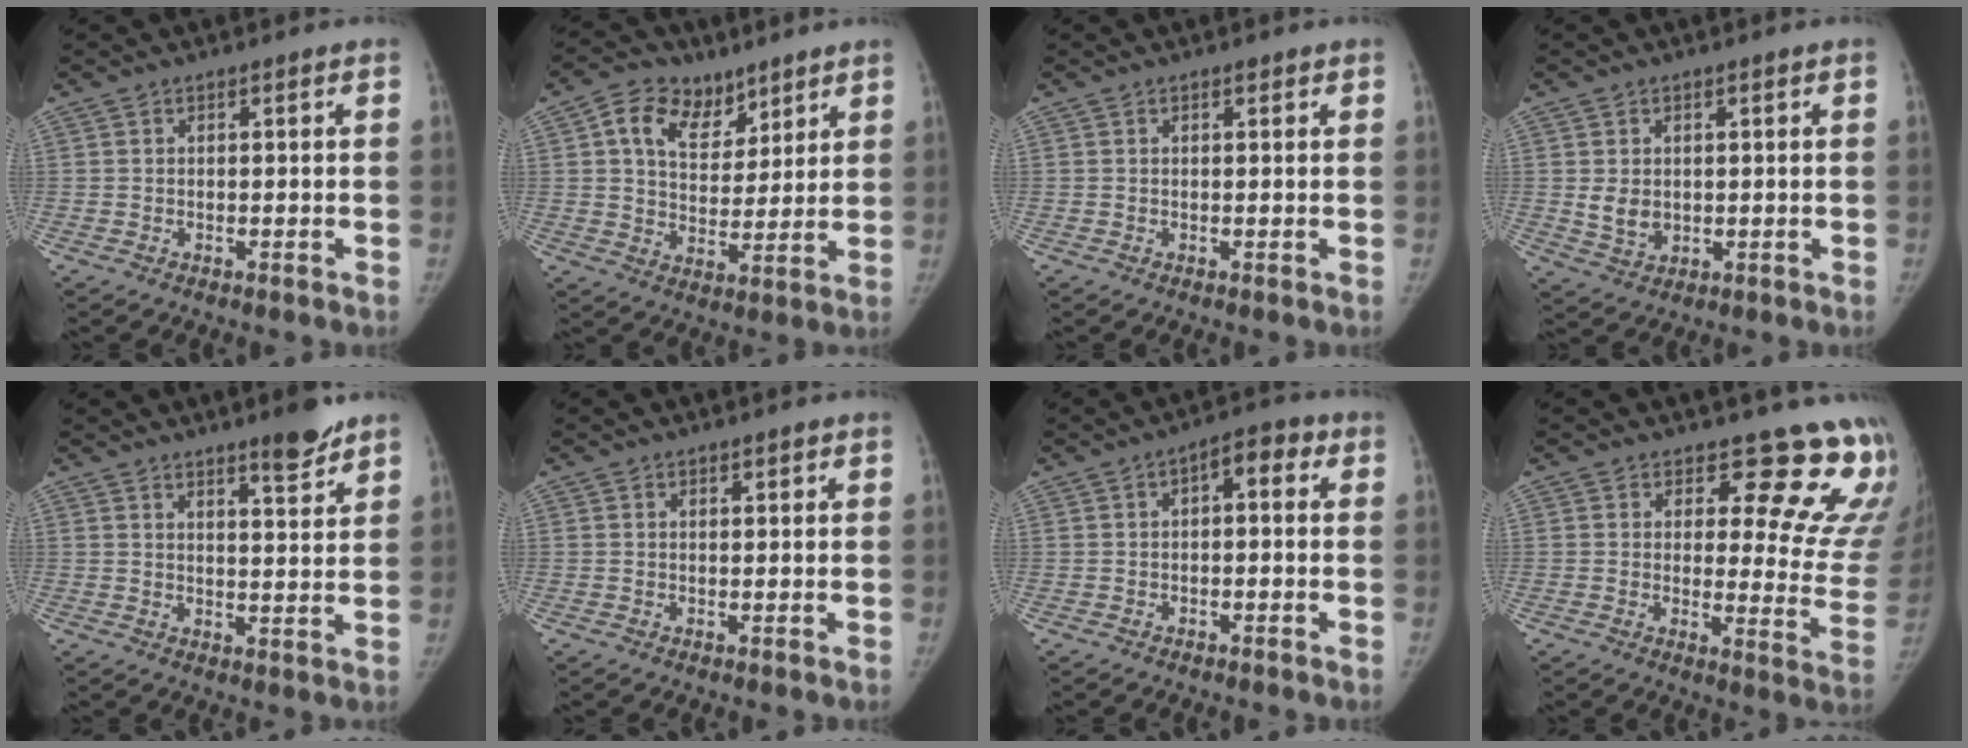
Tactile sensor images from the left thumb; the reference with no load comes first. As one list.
[{"total": 11.4, "force": [6.2, 7.7, 5.7], "torque": [-0.067, -0.021, 0.111]}, {"total": 0.7, "force": [0.5, 0.4, 0.4], "torque": [-0.003, -0.002, 0.006]}, {"total": 4.3, "force": [0.3, 3.4, 2.6], "torque": [-0.031, -0.010, 0.018]}, {"total": 4.1, "force": [3.3, 0.7, 2.3], "torque": [-0.021, -0.028, 0.048]}, {"total": 0.7, "force": [0.5, 0.3, 0.4], "torque": [-0.001, -0.003, 0.007]}, {"total": 4.8, "force": [0.8, 2.4, 4.0], "torque": [-0.040, 0.023, 0.001]}, {"total": 16.5, "force": [13.7, 6.5, 6.3], "torque": [-0.015, -0.121, 0.132]}]